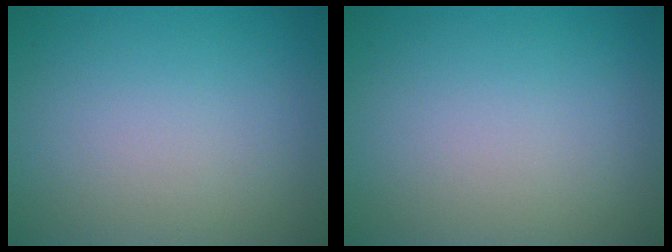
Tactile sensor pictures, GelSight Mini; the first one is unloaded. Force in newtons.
{"total": 0.0}